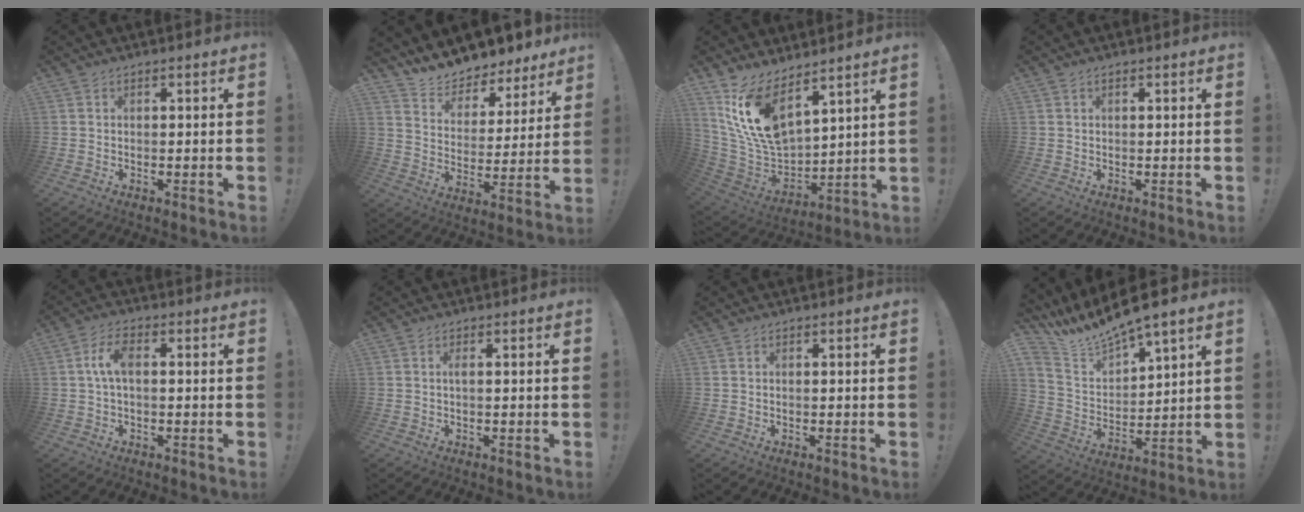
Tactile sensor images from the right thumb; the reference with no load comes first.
{"total": 10.7, "force": [10.2, 3.0, 1.3], "torque": [-0.036, -0.097, 0.183]}
{"total": 16.8, "force": [9.7, 9.0, 10.3], "torque": [-0.218, -0.063, 0.185]}
{"total": 0.0}
{"total": 6.6, "force": [0.4, 3.1, 5.8], "torque": [-0.124, 0.013, 0.008]}
{"total": 1.1, "force": [-0.1, 0.0, 1.1], "torque": [-0.021, 0.002, -0.005]}
{"total": 0.0}
{"total": 10.6, "force": [9.9, 1.5, 3.4], "torque": [-0.093, -0.087, 0.175]}